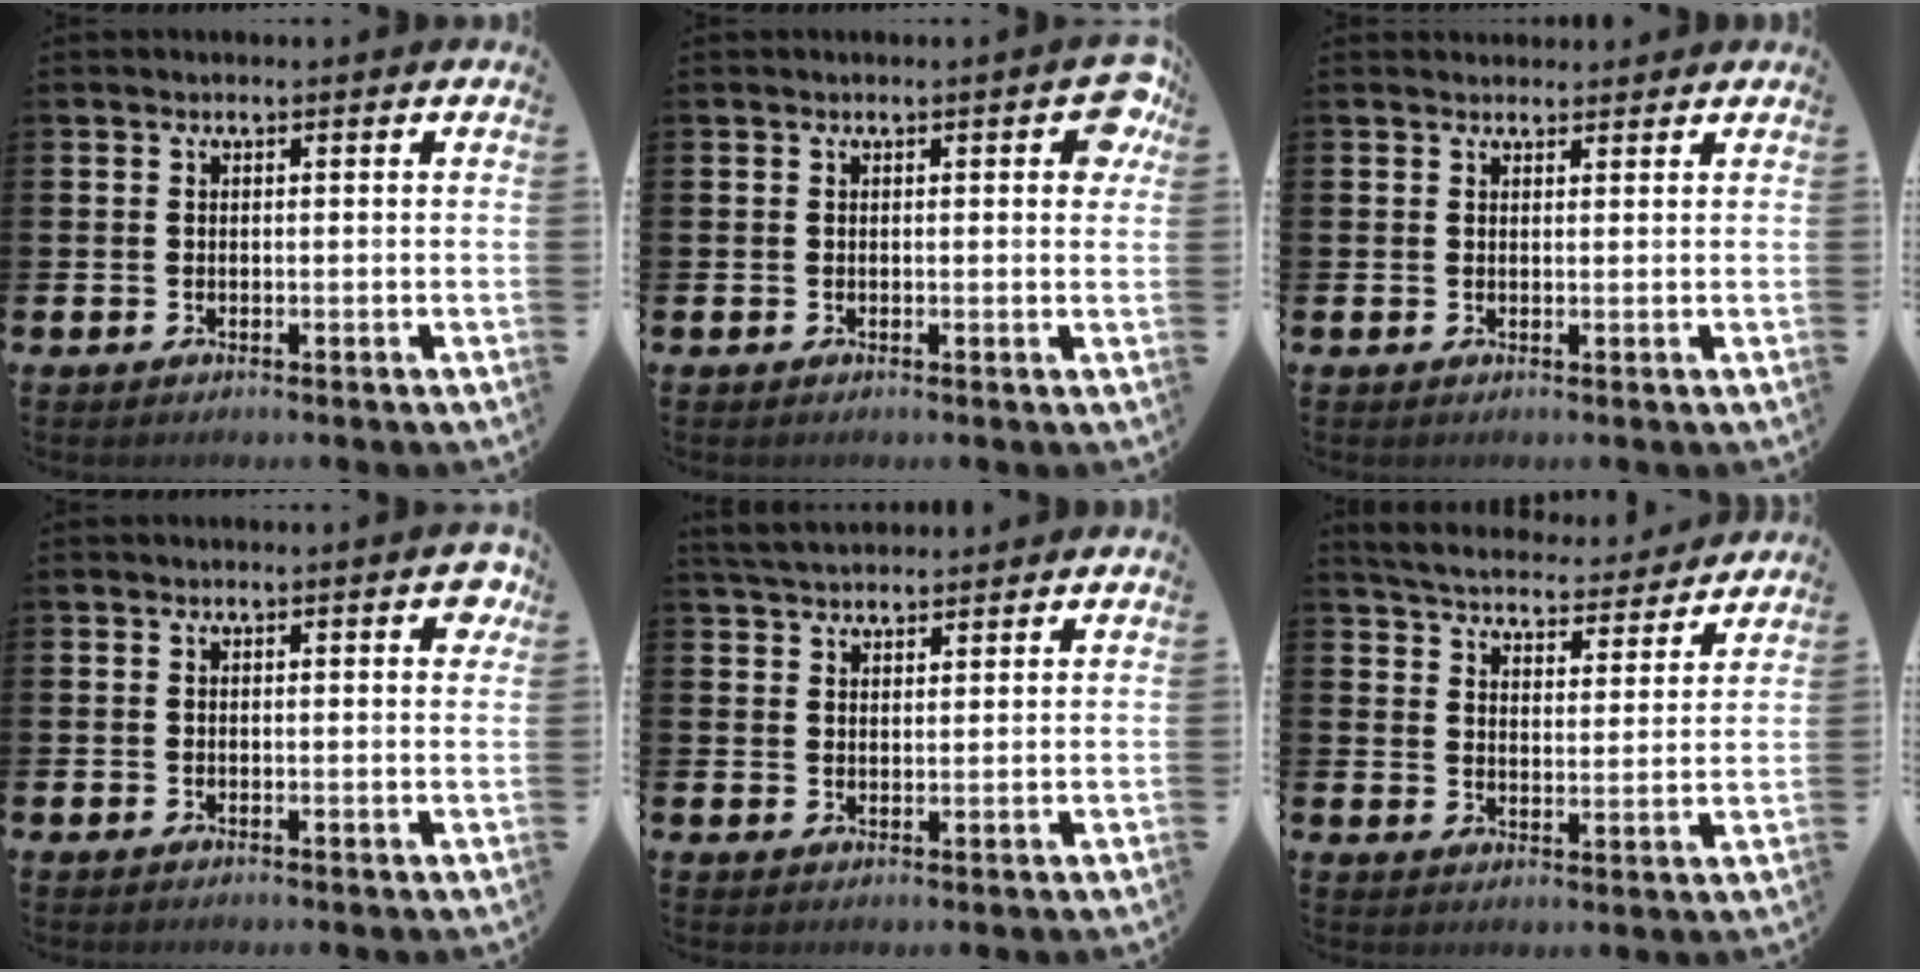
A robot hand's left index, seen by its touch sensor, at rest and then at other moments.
{"total": 2.7, "force": [1.0, 0.7, 2.5], "torque": [-0.032, 0.001, 0.010]}
{"total": 1.5, "force": [1.4, 0.5, -0.1], "torque": [0.008, -0.003, 0.024]}
{"total": 1.5, "force": [0.5, 0.4, 1.3], "torque": [-0.009, -0.003, 0.003]}
{"total": 4.0, "force": [3.9, 0.8, 0.6], "torque": [-0.020, -0.013, 0.073]}
{"total": 5.2, "force": [5.1, 0.7, 0.7], "torque": [-0.034, -0.040, 0.085]}